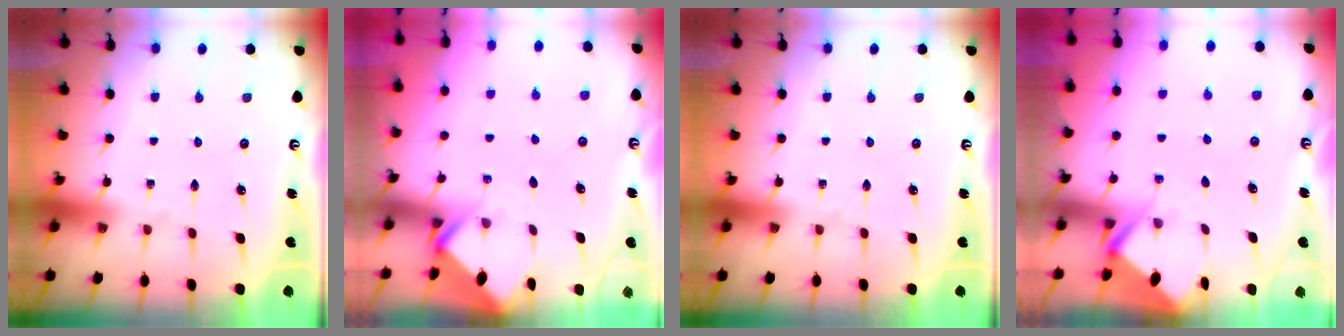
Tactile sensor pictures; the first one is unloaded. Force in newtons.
{"total": 2.6, "press": 2.6, "slide": 0.2}
{"total": 0.0}
{"total": 2.8, "press": 2.8, "slide": 0.1}